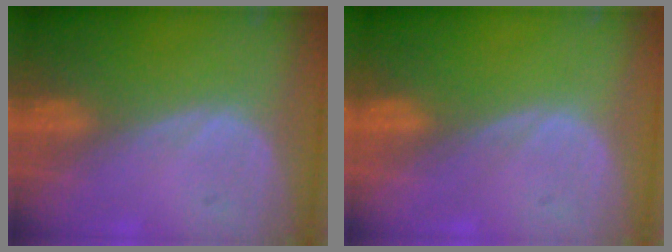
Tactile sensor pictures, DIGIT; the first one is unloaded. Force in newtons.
{"total": 0.0}